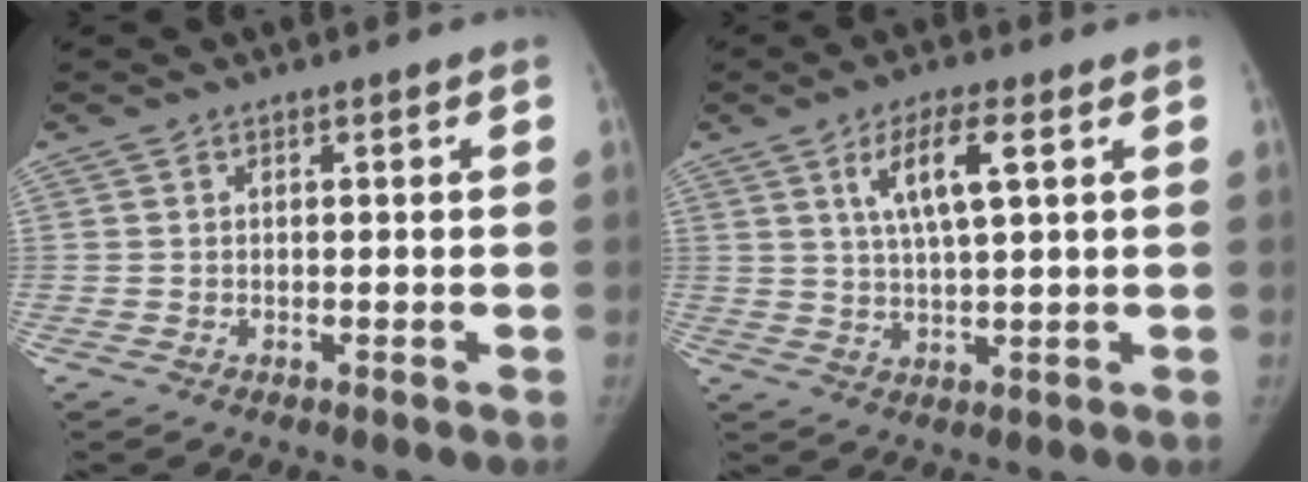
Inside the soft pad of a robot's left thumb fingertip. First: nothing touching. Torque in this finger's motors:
{"motor_torque": [1.00, 0.71, 0.72, -1.07, 0.30]}